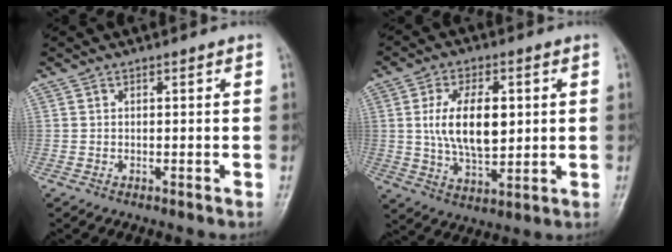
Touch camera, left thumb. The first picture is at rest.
{"total": 12.3, "force": [1.7, 6.7, 10.1], "torque": [-0.167, -0.010, 0.034]}